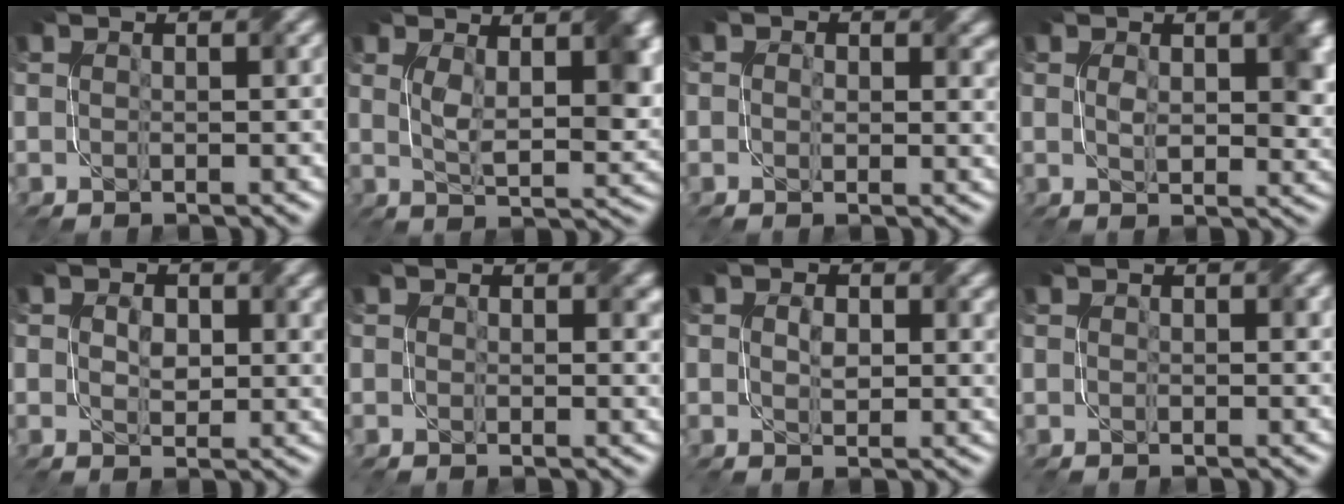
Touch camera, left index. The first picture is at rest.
{"total": 6.9, "force": [2.3, 2.7, 6.0], "torque": [-0.101, -0.008, 0.043]}
{"total": 2.5, "force": [0.5, 1.7, 1.7], "torque": [-0.021, -0.001, 0.005]}
{"total": 4.7, "force": [0.7, 2.4, 4.0], "torque": [-0.061, -0.004, 0.018]}
{"total": 3.0, "force": [0.7, 2.1, 2.1], "torque": [-0.037, -0.004, 0.012]}
{"total": 1.9, "force": [0.8, 1.3, 1.1], "torque": [-0.011, -0.003, 0.007]}
{"total": 2.7, "force": [0.5, 1.7, 2.0], "torque": [-0.037, -0.003, 0.009]}
{"total": 0.5, "force": [0.4, 0.4, 0.2], "torque": [0.001, -0.002, 0.004]}